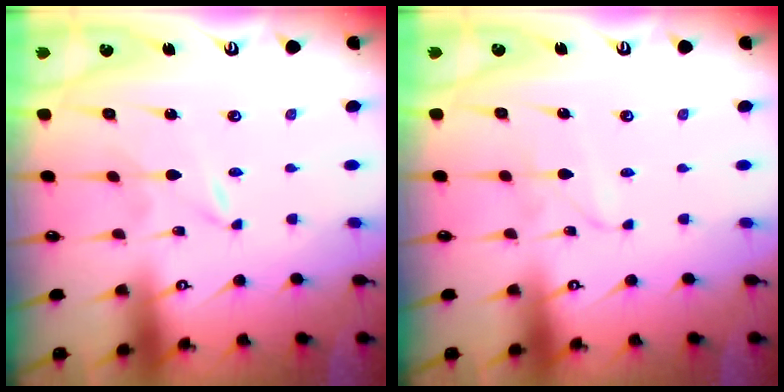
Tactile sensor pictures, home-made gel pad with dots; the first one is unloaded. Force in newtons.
{"total": 1.8, "press": 1.7, "slide": 0.2}